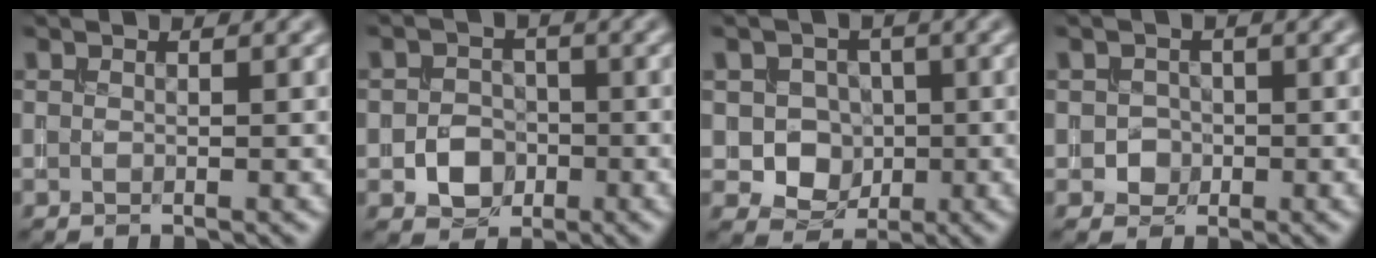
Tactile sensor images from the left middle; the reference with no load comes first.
{"total": 3.0, "force": [-1.1, 2.5, 1.3], "torque": [-0.016, 0.000, -0.021]}
{"total": 4.0, "force": [-0.3, 3.6, 1.7], "torque": [-0.017, -0.003, -0.017]}
{"total": 1.4, "force": [-0.4, 1.3, 0.2], "torque": [0.006, -0.001, -0.007]}